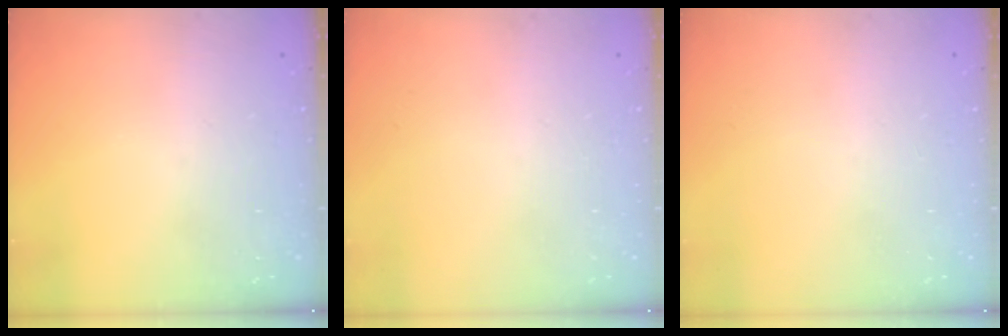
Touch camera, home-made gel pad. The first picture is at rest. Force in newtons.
{"total": 0.0}
{"total": 0.0}